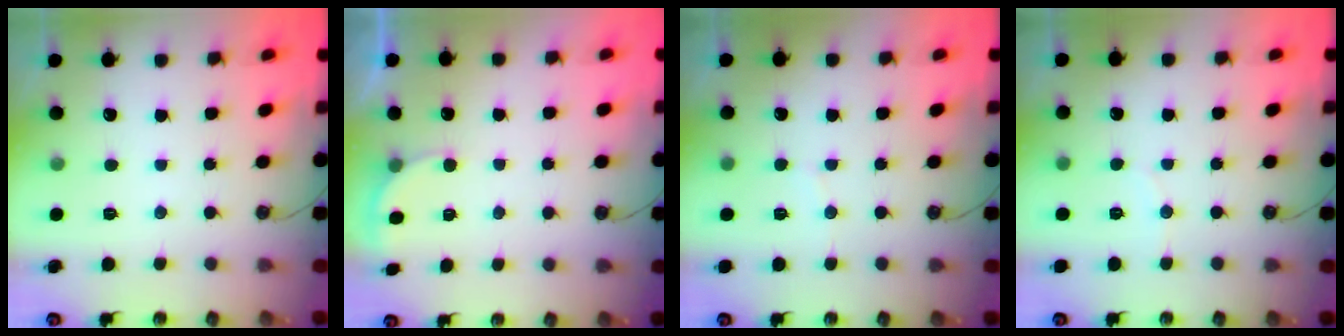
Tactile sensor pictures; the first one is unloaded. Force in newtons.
{"total": 2.5, "press": 2.4, "slide": 0.7}
{"total": 2.1, "press": 2.1, "slide": 0.2}
{"total": 2.3, "press": 2.3, "slide": 0.2}